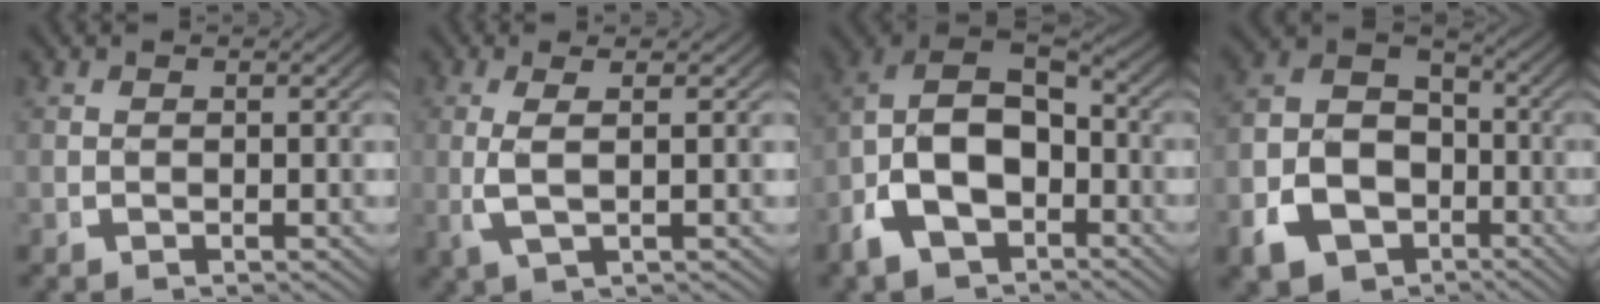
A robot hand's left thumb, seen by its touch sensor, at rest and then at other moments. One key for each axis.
{"total": 3.4, "fx": 0.5, "fy": 0.7, "fz": 3.3, "tx": -0.086, "ty": -0.001, "tz": 0.020}
{"total": 12.3, "fx": -1.7, "fy": 9.3, "fz": 7.9, "tx": -0.167, "ty": -0.029, "tz": -0.028}
{"total": 14.4, "fx": -3.2, "fy": 11.8, "fz": 7.5, "tx": -0.150, "ty": -0.039, "tz": -0.051}